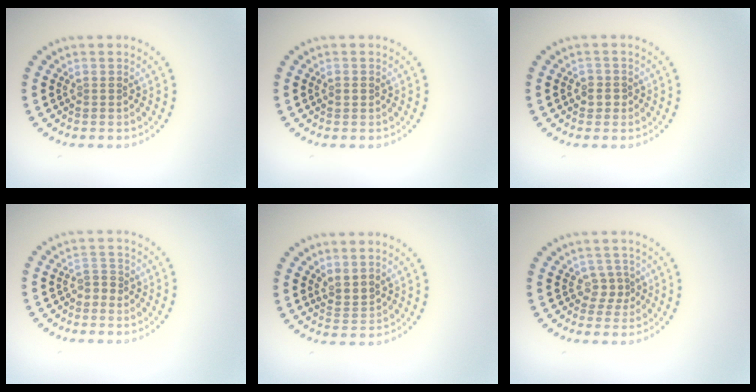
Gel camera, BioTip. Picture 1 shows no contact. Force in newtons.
{"total": 0.7, "press": 0.7, "slide": 0.1}
{"total": 1.4, "press": 1.2, "slide": 0.7}
{"total": 1.2, "press": 0.9, "slide": 0.8}
{"total": 1.9, "press": 1.4, "slide": 1.2}
{"total": 1.6, "press": 1.1, "slide": 1.2}